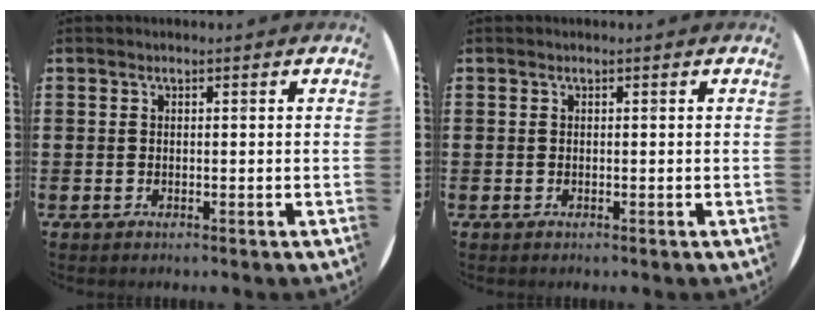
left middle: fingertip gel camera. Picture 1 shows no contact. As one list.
[{"total": 0.0}]